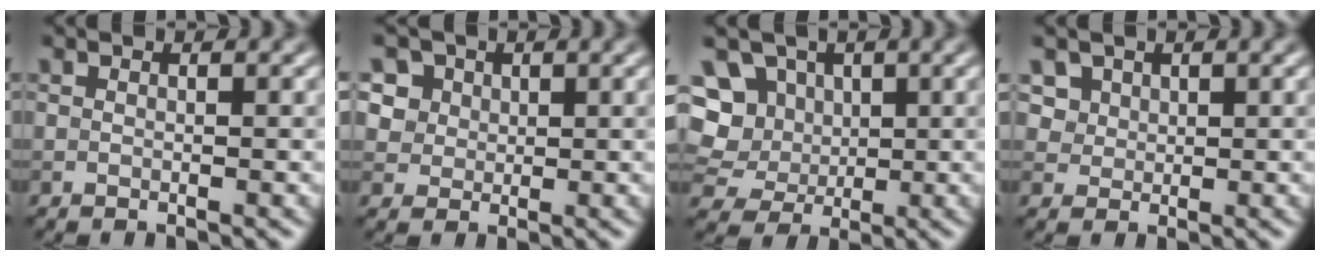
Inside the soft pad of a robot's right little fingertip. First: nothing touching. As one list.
[{"total": 6.3, "force": [3.2, 4.8, 2.4], "torque": [-0.048, 0.014, 0.047]}, {"total": 9.7, "force": [3.2, 8.2, 4.1], "torque": [-0.093, 0.031, 0.040]}, {"total": 4.5, "force": [2.5, 3.3, 1.8], "torque": [-0.048, 0.003, 0.044]}]